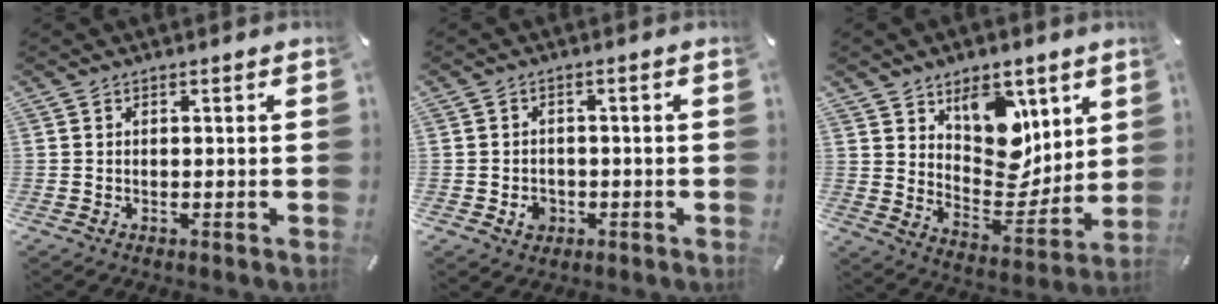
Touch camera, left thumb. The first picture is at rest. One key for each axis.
{"total": 3.8, "fx": -1.2, "fy": 3.3, "fz": 1.5, "tx": -0.017, "ty": 0.002, "tz": -0.022}
{"total": 13.1, "fx": 7.5, "fy": 9.3, "fz": 5.4, "tx": -0.049, "ty": -0.075, "tz": 0.137}